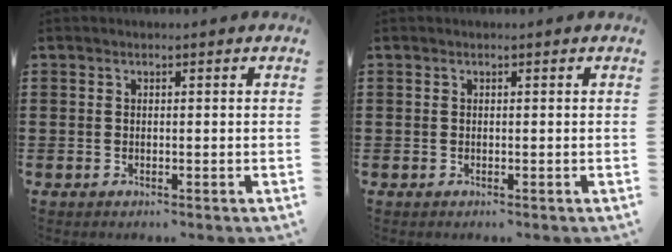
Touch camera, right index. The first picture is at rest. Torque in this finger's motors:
{"motor_torque": [0.00, 0.00, 0.00, 0.00]}